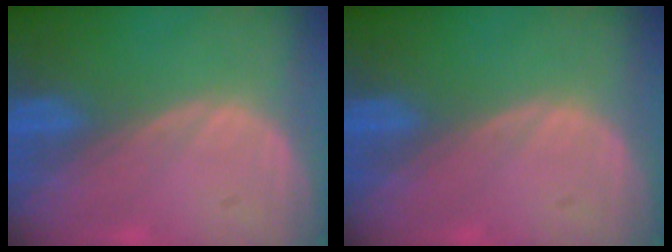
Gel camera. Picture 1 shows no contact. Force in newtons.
{"total": 0.0}